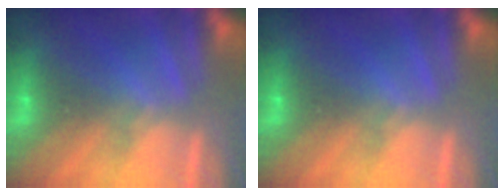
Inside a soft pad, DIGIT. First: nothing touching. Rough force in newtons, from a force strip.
{"total": 0.0}